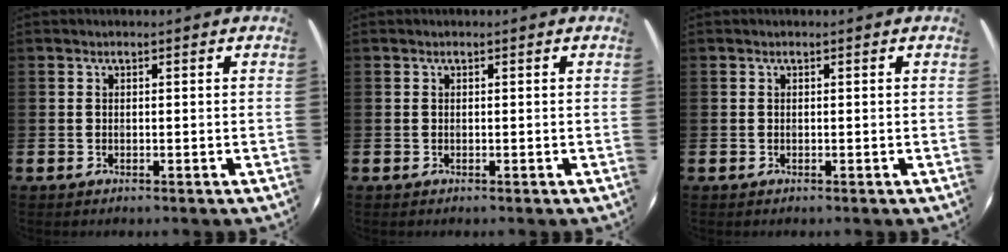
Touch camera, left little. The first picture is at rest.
{"total": 0.0}
{"total": 0.0}